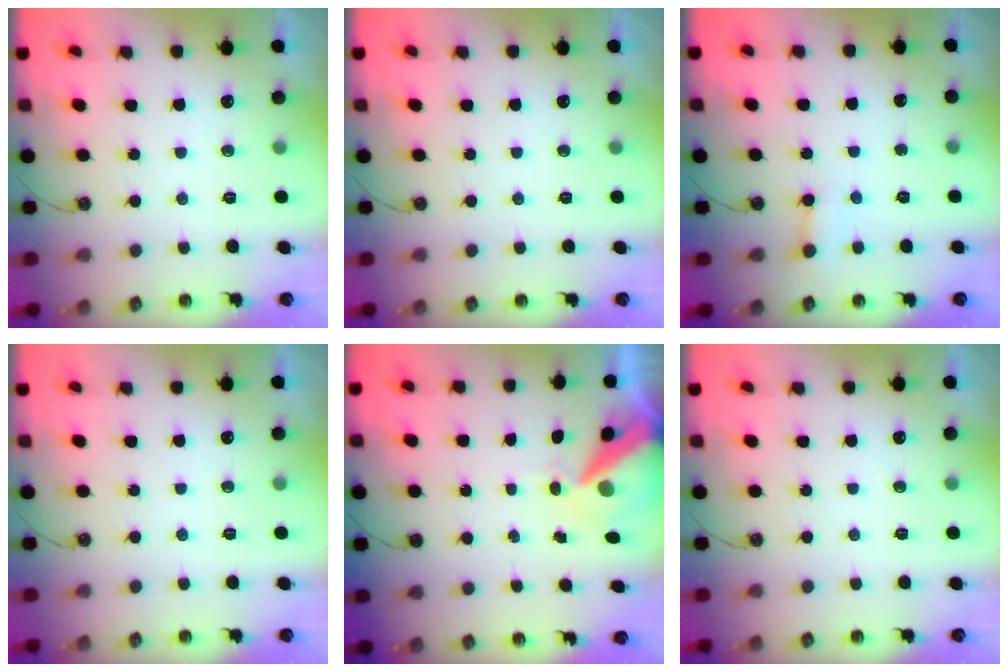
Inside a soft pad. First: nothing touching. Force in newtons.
{"total": 0.0}
{"total": 2.8, "press": 2.8, "slide": 0.5}
{"total": 0.0}
{"total": 10.9, "press": 10.8, "slide": 1.3}
{"total": 0.0}